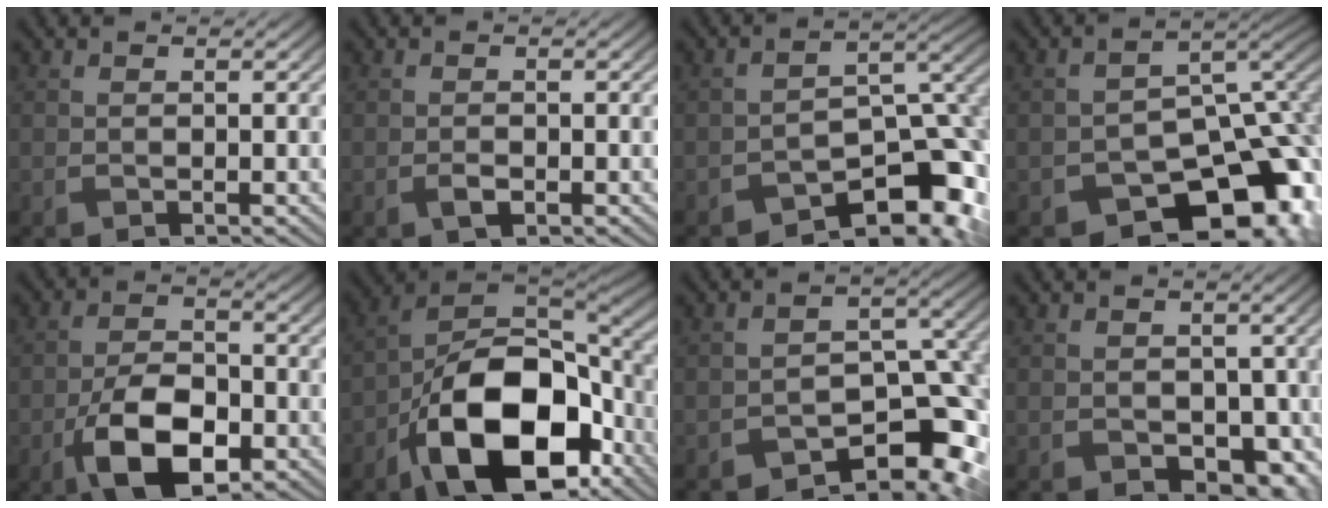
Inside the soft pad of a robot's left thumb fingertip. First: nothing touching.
{"total": 1.4, "force": [-0.6, 0.6, 1.1], "torque": [-0.023, 0.001, -0.012]}
{"total": 9.2, "force": [-5.9, 4.5, 5.4], "torque": [-0.062, -0.021, -0.096]}
{"total": 14.5, "force": [-8.1, 8.8, 8.2], "torque": [-0.113, -0.034, -0.100]}
{"total": 9.5, "force": [-4.1, 4.7, 7.2], "torque": [-0.145, -0.001, -0.081]}
{"total": 16.8, "force": [-7.3, 8.9, 12.2], "torque": [-0.207, -0.034, -0.136]}
{"total": 8.4, "force": [-5.1, 4.5, 5.0], "torque": [-0.054, -0.016, -0.080]}
{"total": 5.9, "force": [-1.9, 4.6, 3.1], "torque": [-0.037, -0.006, -0.029]}